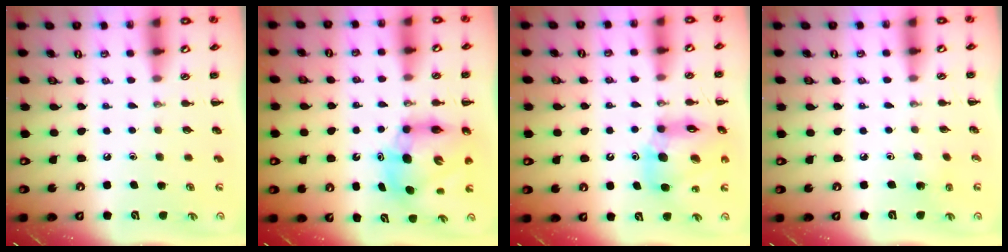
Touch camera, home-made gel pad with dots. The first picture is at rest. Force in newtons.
{"total": 9.9, "press": 9.5, "slide": 2.8}
{"total": 14.8, "press": 14.1, "slide": 4.4}
{"total": 1.9, "press": 1.9, "slide": 0.4}